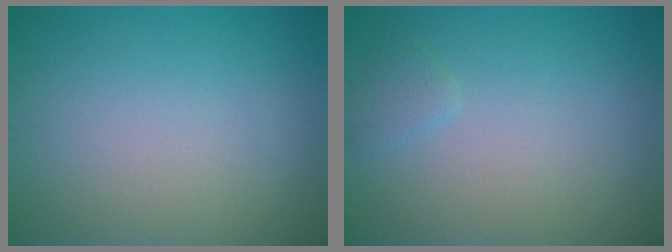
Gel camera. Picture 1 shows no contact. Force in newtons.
{"total": 0.9, "press": 0.9, "slide": 0.1}